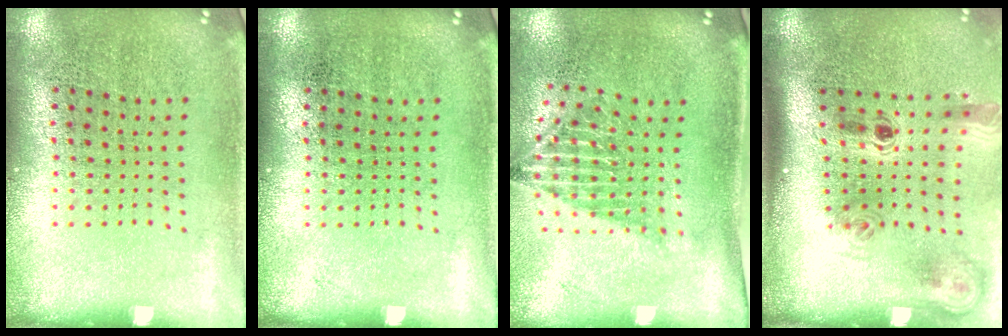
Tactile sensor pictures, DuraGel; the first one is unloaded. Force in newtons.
{"total": 0.0}
{"total": 1.5, "press": 1.1, "slide": 1.0}
{"total": 2.2, "press": 1.5, "slide": 1.7}